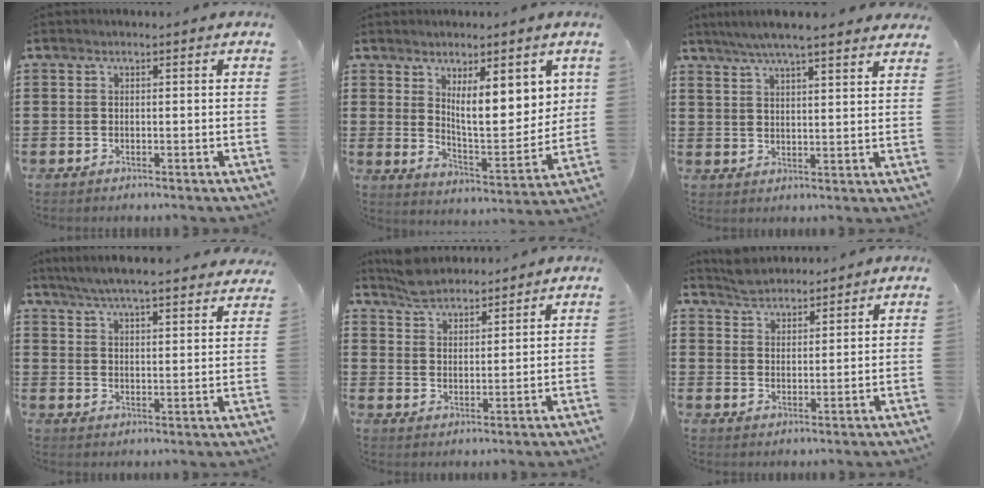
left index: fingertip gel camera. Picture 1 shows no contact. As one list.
[{"total": 8.3, "force": [4.5, 2.4, 6.5], "torque": [-0.101, -0.032, 0.073]}, {"total": 5.6, "force": [5.0, -0.2, 2.5], "torque": [-0.063, -0.015, 0.087]}, {"total": 5.7, "force": [5.4, -0.2, 1.6], "torque": [-0.051, -0.027, 0.096]}, {"total": 4.9, "force": [4.4, 1.9, 0.5], "torque": [-0.026, -0.006, 0.086]}, {"total": 3.7, "force": [3.4, 1.3, -0.2], "torque": [-0.008, 0.000, 0.066]}]